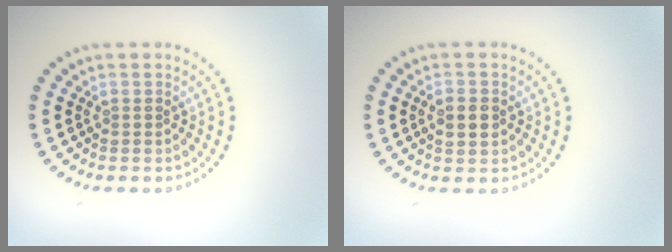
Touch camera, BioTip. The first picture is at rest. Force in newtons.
{"total": 1.9, "press": 1.9, "slide": 0.0}